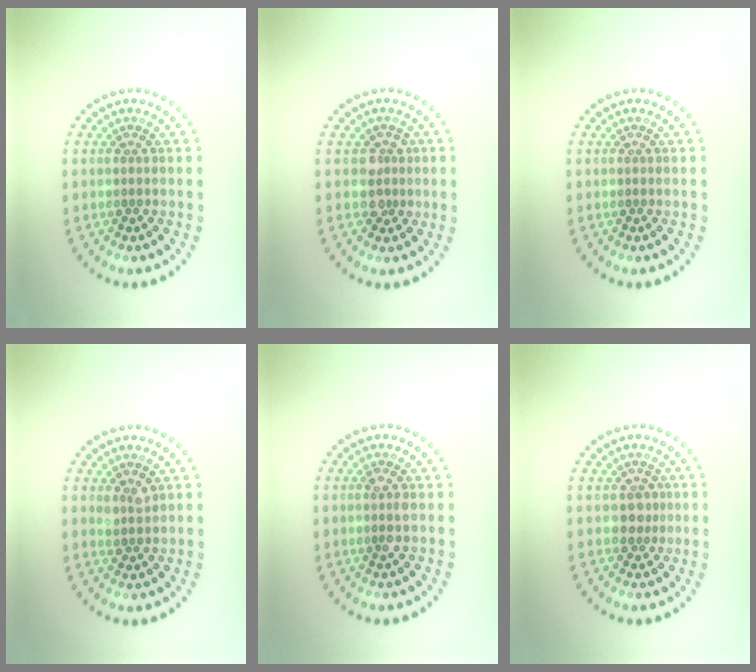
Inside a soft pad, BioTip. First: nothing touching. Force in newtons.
{"total": 1.8, "press": 1.5, "slide": 1.1}
{"total": 0.0}
{"total": 1.2, "press": 1.0, "slide": 0.6}
{"total": 1.1, "press": 1.0, "slide": 0.4}
{"total": 1.7, "press": 1.4, "slide": 1.0}